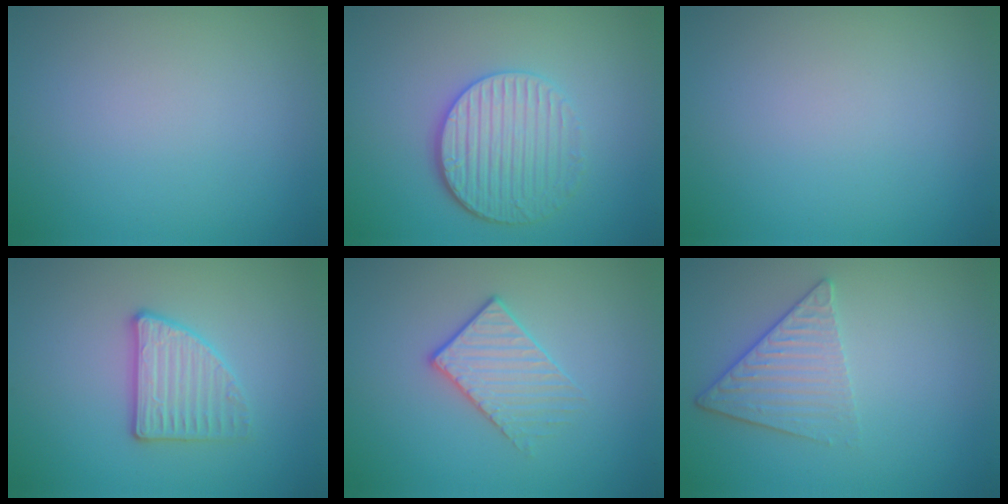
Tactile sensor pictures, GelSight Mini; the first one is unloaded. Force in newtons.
{"total": 4.3, "press": 3.6, "slide": 2.3}
{"total": 0.0}
{"total": 2.9, "press": 2.8, "slide": 0.7}
{"total": 2.2, "press": 1.9, "slide": 1.2}
{"total": 3.3, "press": 2.9, "slide": 1.6}